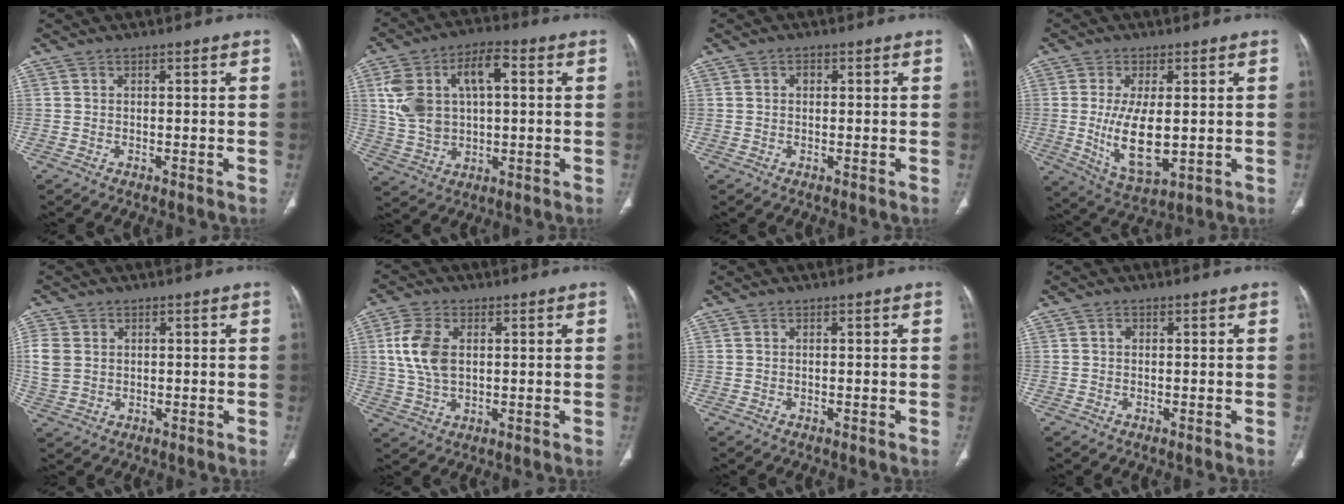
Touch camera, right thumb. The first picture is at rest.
{"total": 14.7, "force": [3.0, 8.6, 11.6], "torque": [-0.206, 0.023, 0.057]}
{"total": 1.1, "force": [0.2, 0.9, 0.7], "torque": [-0.005, 0.004, 0.001]}
{"total": 11.5, "force": [-0.4, 5.3, 10.3], "torque": [-0.185, -0.022, 0.007]}
{"total": 6.4, "force": [0.9, 5.3, 3.6], "torque": [-0.077, 0.000, 0.024]}
{"total": 8.6, "force": [1.5, 5.3, 6.6], "torque": [-0.141, 0.002, 0.034]}
{"total": 0.0}
{"total": 0.7, "force": [0.1, 0.6, 0.4], "torque": [-0.005, 0.002, 0.001]}